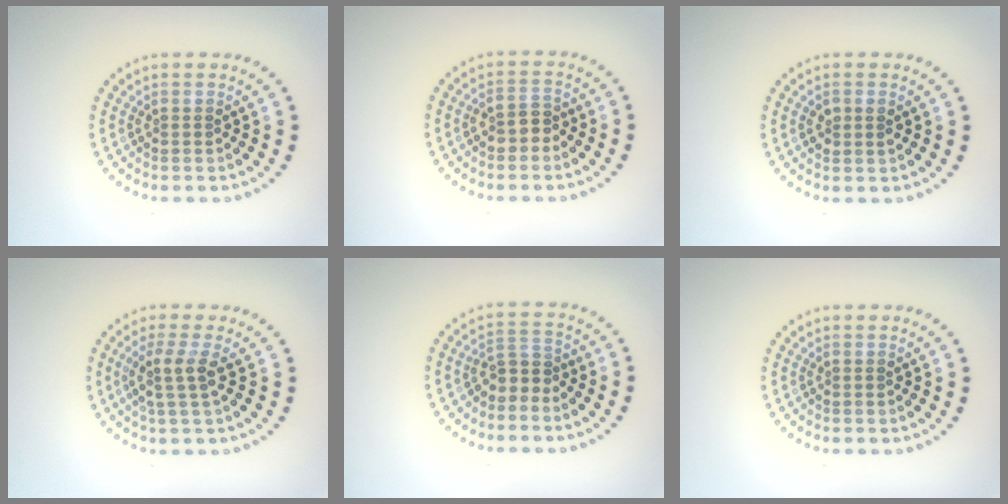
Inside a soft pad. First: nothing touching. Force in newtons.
{"total": 2.1, "press": 2.0, "slide": 0.7}
{"total": 1.4, "press": 1.4, "slide": 0.3}
{"total": 2.6, "press": 2.0, "slide": 1.6}
{"total": 2.0, "press": 1.5, "slide": 1.3}
{"total": 0.0}